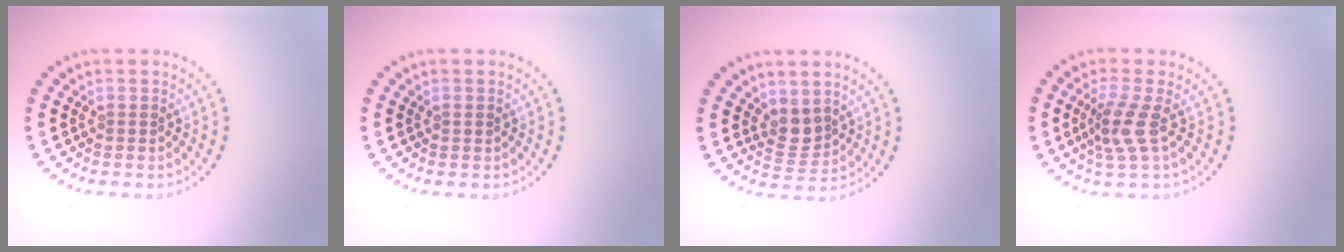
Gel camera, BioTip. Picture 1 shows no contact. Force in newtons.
{"total": 0.6, "press": 0.6, "slide": 0.1}
{"total": 2.2, "press": 1.8, "slide": 1.4}
{"total": 2.9, "press": 2.1, "slide": 1.9}